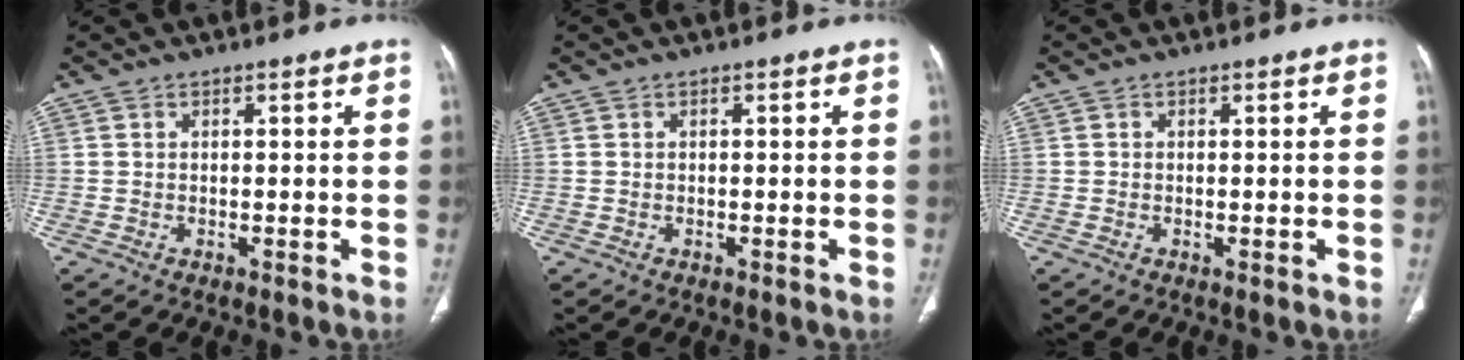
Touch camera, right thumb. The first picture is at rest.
{"total": 0.0}
{"total": 0.0}